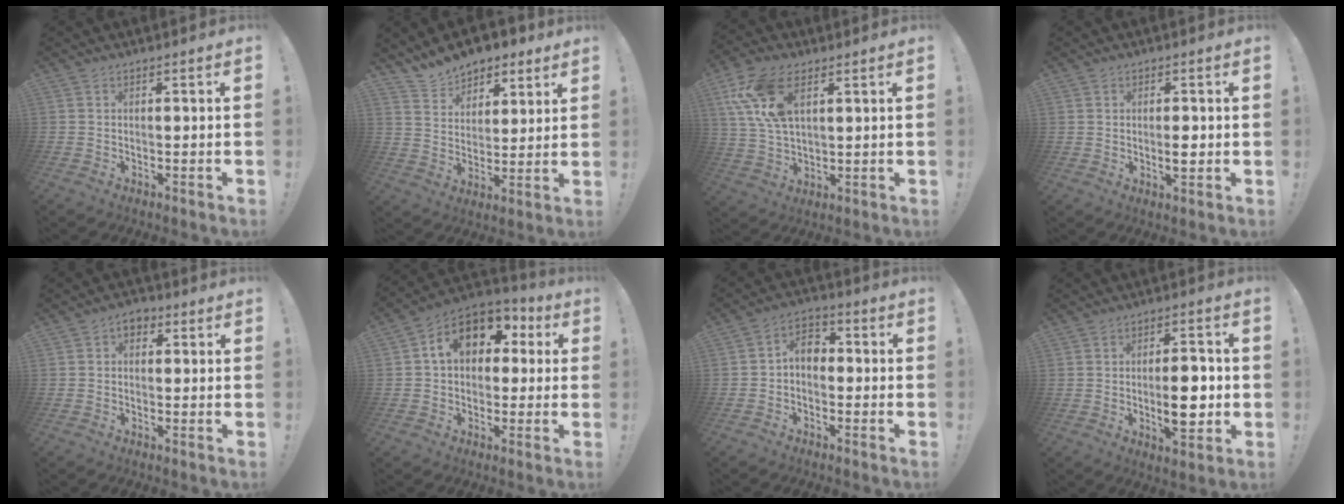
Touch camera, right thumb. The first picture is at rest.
{"total": 10.3, "force": [8.8, 5.0, 2.0], "torque": [-0.039, -0.067, 0.166]}
{"total": 14.2, "force": [6.3, 7.9, 9.9], "torque": [-0.204, -0.014, 0.116]}
{"total": 4.8, "force": [0.5, 4.1, 2.5], "torque": [-0.020, -0.002, 0.008]}
{"total": 3.8, "force": [1.3, 2.7, 2.4], "torque": [-0.031, 0.002, 0.022]}
{"total": 13.9, "force": [4.2, 9.8, 8.9], "torque": [-0.129, 0.001, 0.077]}
{"total": 6.1, "force": [-0.6, 4.4, 4.2], "torque": [-0.079, 0.011, -0.010]}
{"total": 10.0, "force": [-1.0, 5.6, 8.2], "torque": [-0.116, 0.006, -0.017]}